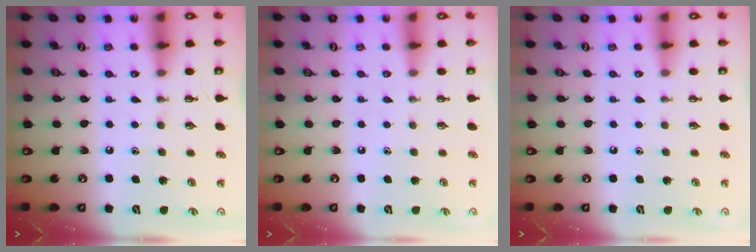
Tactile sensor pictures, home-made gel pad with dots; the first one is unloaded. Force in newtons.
{"total": 0.0}
{"total": 0.0}